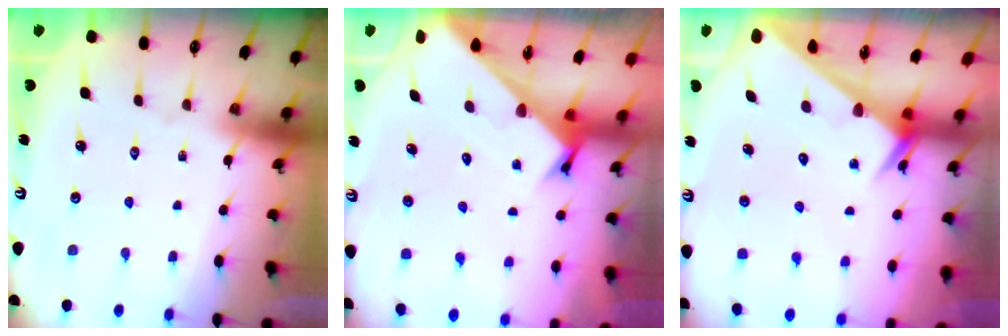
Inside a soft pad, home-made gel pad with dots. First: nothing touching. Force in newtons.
{"total": 2.5, "press": 2.5, "slide": 0.2}
{"total": 2.5, "press": 2.5, "slide": 0.1}